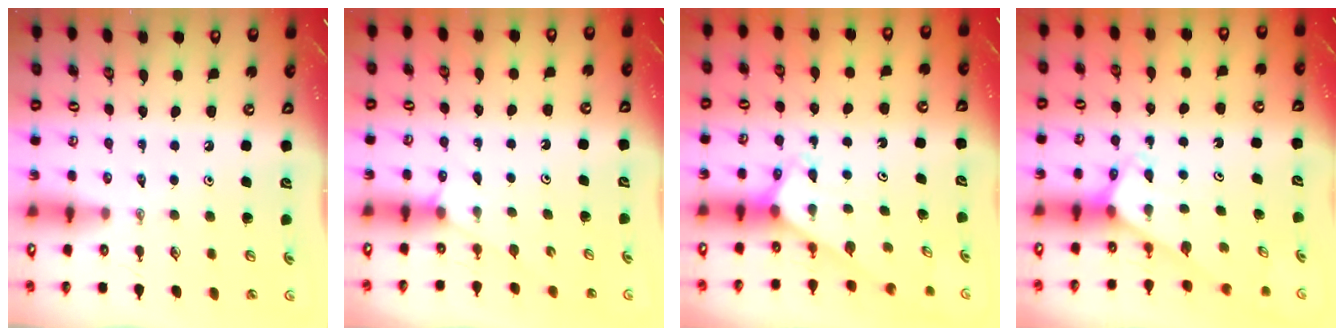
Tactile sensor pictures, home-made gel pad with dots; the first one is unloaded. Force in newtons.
{"total": 2.9, "press": 2.9, "slide": 0.4}
{"total": 2.7, "press": 2.7, "slide": 0.2}
{"total": 3.0, "press": 3.0, "slide": 0.2}